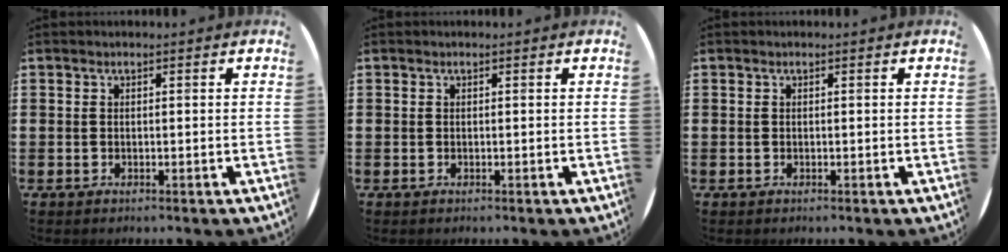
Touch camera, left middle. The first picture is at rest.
{"total": 0.0}
{"total": 0.0}